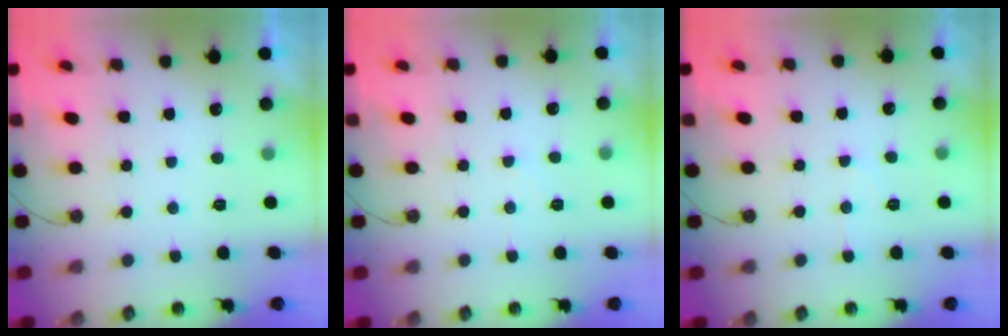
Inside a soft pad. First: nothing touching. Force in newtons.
{"total": 5.4, "press": 5.3, "slide": 0.6}
{"total": 5.2, "press": 5.2, "slide": 0.7}